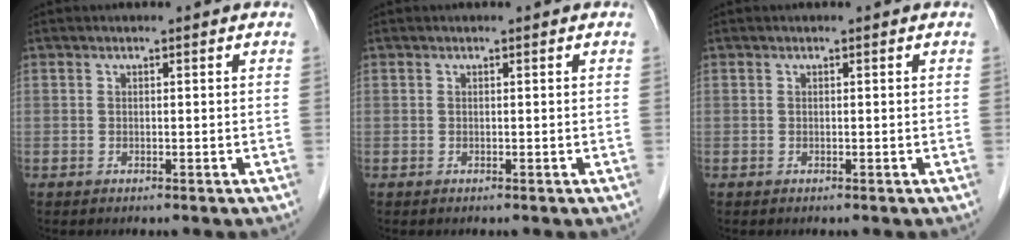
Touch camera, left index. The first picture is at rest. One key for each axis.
{"total": 0.0}
{"total": 0.0}